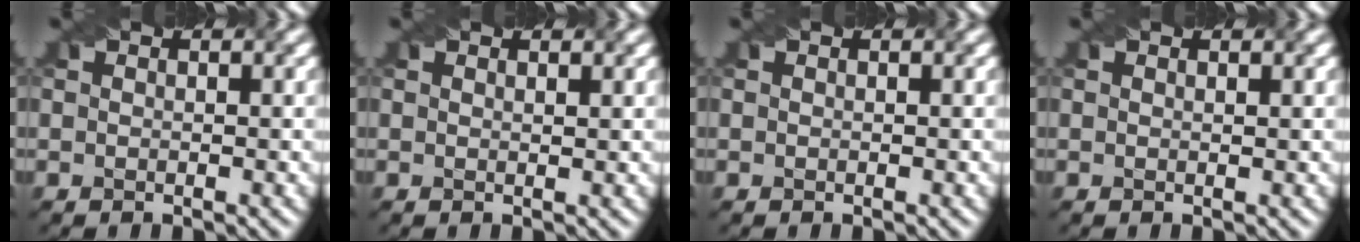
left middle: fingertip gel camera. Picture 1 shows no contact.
{"total": 1.0, "force": [0.8, 0.2, 0.6], "torque": [-0.009, -0.001, 0.007]}
{"total": 0.0}
{"total": 0.7, "force": [0.6, 0.1, 0.4], "torque": [-0.008, -0.002, 0.006]}